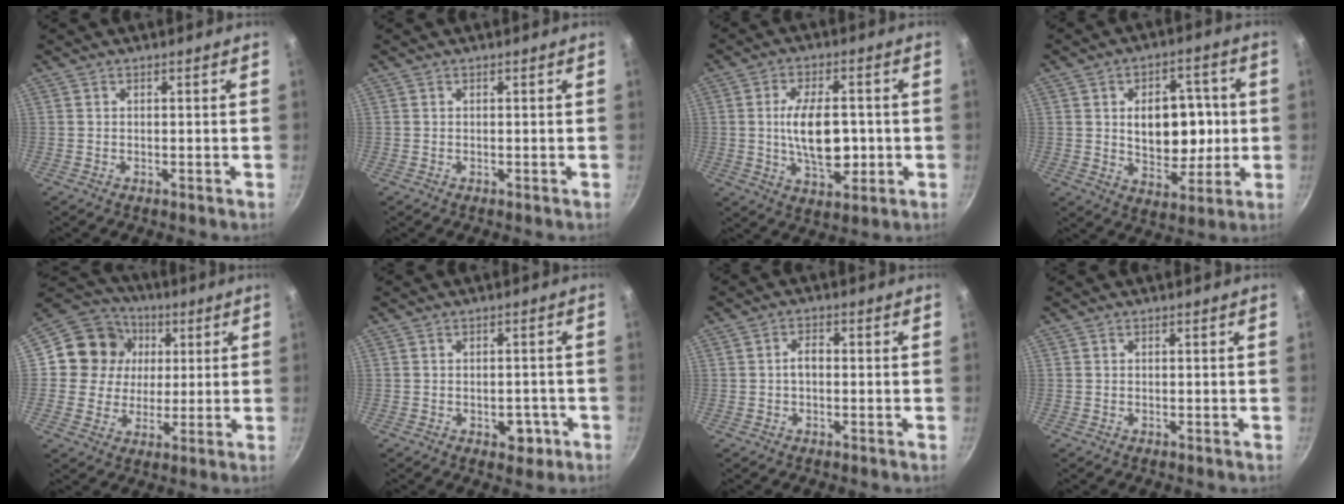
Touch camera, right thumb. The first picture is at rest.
{"total": 0.0}
{"total": 12.2, "force": [-0.7, 6.4, 10.4], "torque": [-0.151, 0.005, -0.008]}
{"total": 14.2, "force": [1.0, 9.4, 10.6], "torque": [-0.099, 0.000, 0.023]}
{"total": 13.1, "force": [2.7, 12.1, 4.4], "torque": [-0.047, 0.011, 0.034]}
{"total": 4.4, "force": [-1.7, 2.9, 2.8], "torque": [-0.011, 0.016, -0.014]}
{"total": 2.6, "force": [-0.2, 1.6, 2.0], "torque": [-0.027, 0.013, -0.006]}
{"total": 0.0}